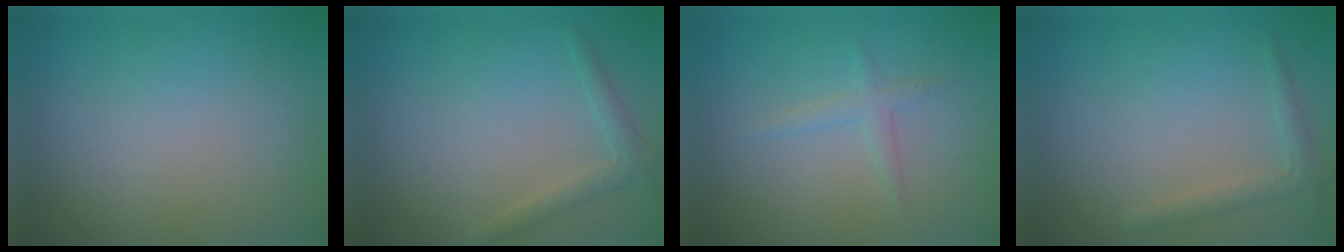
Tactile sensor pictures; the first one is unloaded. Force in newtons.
{"total": 1.6, "press": 1.6, "slide": 0.1}
{"total": 0.7, "press": 0.6, "slide": 0.1}
{"total": 1.5, "press": 1.5, "slide": 0.1}